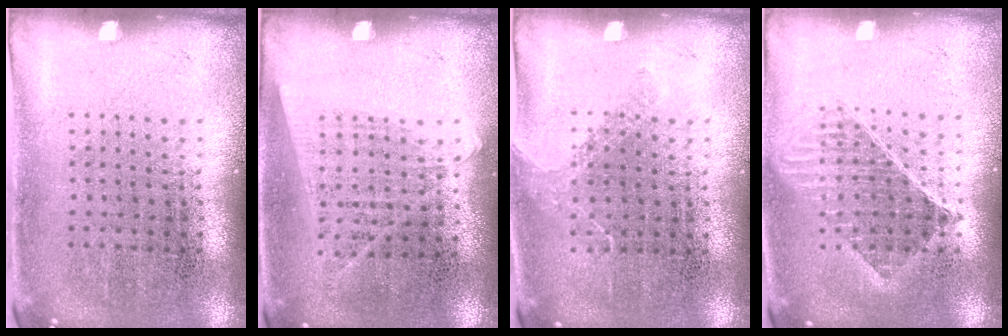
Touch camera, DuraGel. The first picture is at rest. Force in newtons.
{"total": 1.2, "press": 1.0, "slide": 0.5}
{"total": 0.9, "press": 0.7, "slide": 0.6}
{"total": 1.4, "press": 1.2, "slide": 0.7}